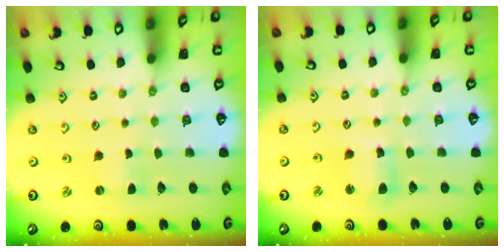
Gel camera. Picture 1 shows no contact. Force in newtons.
{"total": 5.0, "press": 5.0, "slide": 0.6}